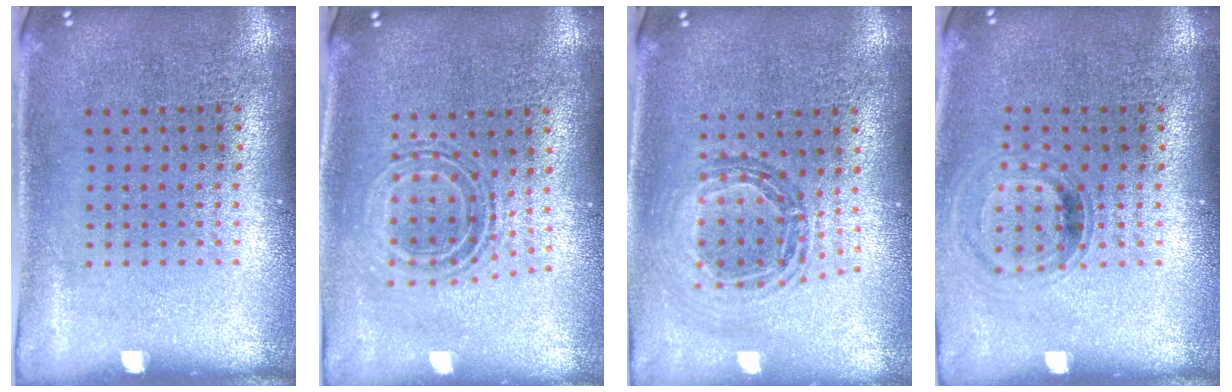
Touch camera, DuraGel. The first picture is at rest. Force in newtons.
{"total": 0.9, "press": 0.8, "slide": 0.3}
{"total": 0.9, "press": 0.9, "slide": 0.0}
{"total": 0.9, "press": 0.9, "slide": 0.2}